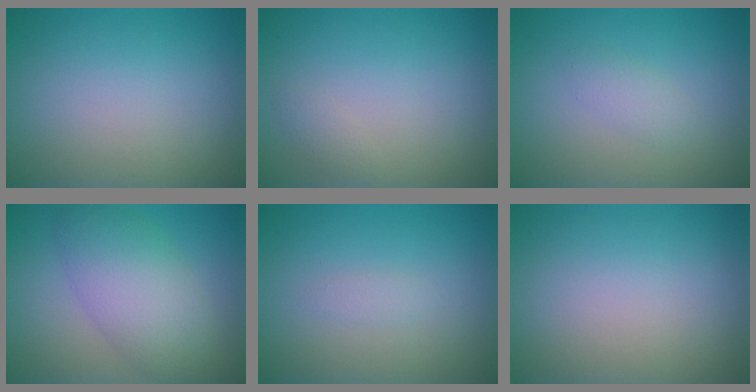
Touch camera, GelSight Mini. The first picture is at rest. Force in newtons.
{"total": 0.7, "press": 0.7, "slide": 0.0}
{"total": 1.3, "press": 1.3, "slide": 0.1}
{"total": 6.6, "press": 6.6, "slide": 0.3}
{"total": 0.7, "press": 0.7, "slide": 0.0}
{"total": 0.0}